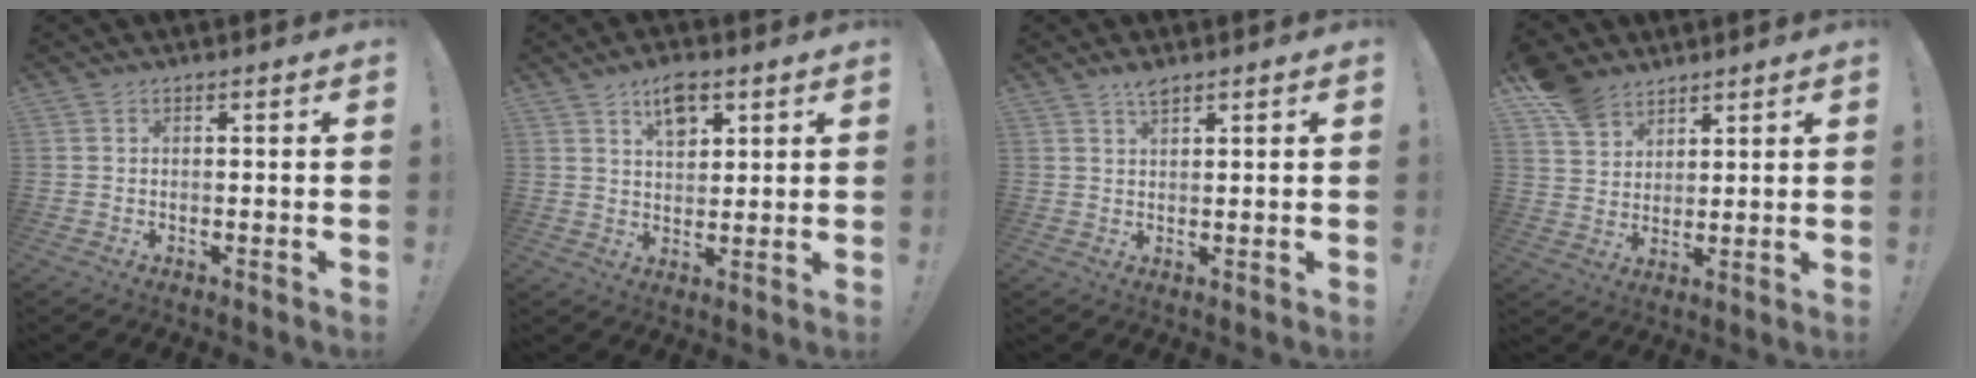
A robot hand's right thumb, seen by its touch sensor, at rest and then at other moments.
{"total": 7.8, "force": [4.3, 4.3, 5.0], "torque": [-0.076, -0.011, 0.076]}
{"total": 2.9, "force": [2.3, 0.6, 1.7], "torque": [-0.024, -0.013, 0.037]}
{"total": 9.1, "force": [6.8, 5.7, 2.0], "torque": [-0.029, -0.040, 0.134]}